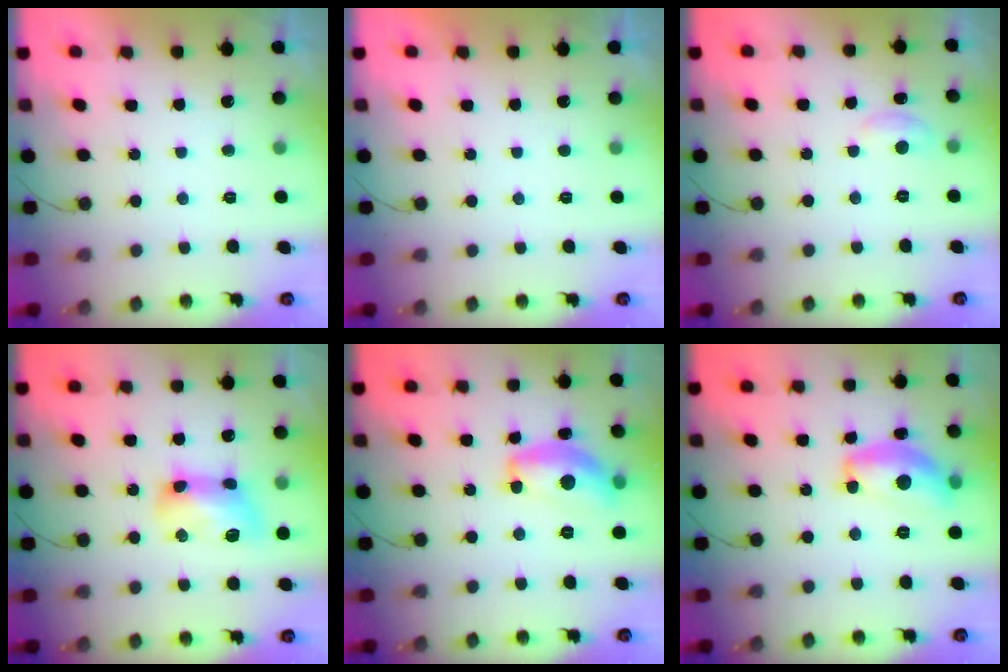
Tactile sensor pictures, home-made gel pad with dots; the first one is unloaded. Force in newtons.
{"total": 0.0}
{"total": 5.5, "press": 5.5, "slide": 0.6}
{"total": 11.5, "press": 11.5, "slide": 0.5}
{"total": 14.7, "press": 14.7, "slide": 0.7}
{"total": 14.7, "press": 14.7, "slide": 0.7}